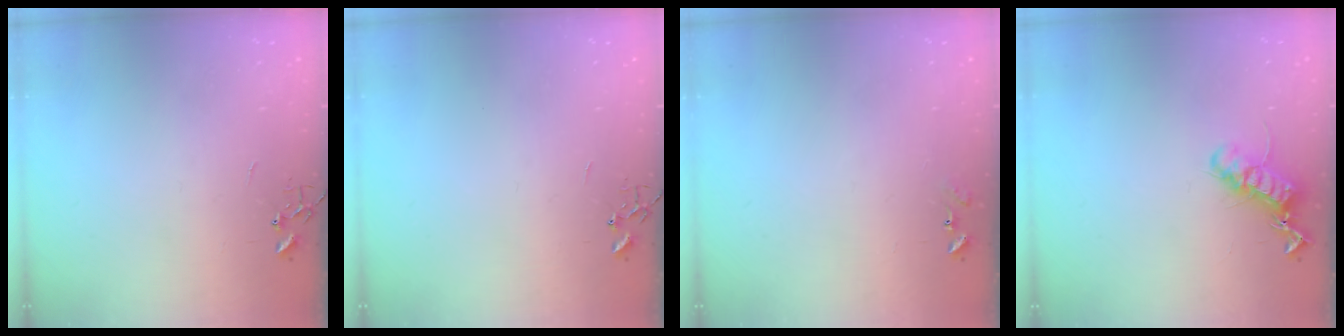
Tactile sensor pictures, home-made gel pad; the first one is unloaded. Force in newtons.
{"total": 0.0}
{"total": 6.9, "press": 6.8, "slide": 0.6}
{"total": 13.0, "press": 13.0, "slide": 0.3}